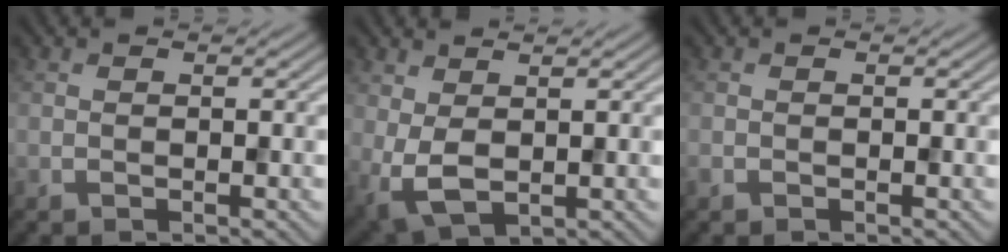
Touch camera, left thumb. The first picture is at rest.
{"total": 4.2, "force": [0.5, 2.4, 3.4], "torque": [-0.092, -0.004, 0.014]}
{"total": 0.6, "force": [-0.4, 0.4, 0.2], "torque": [-0.007, -0.003, -0.006]}